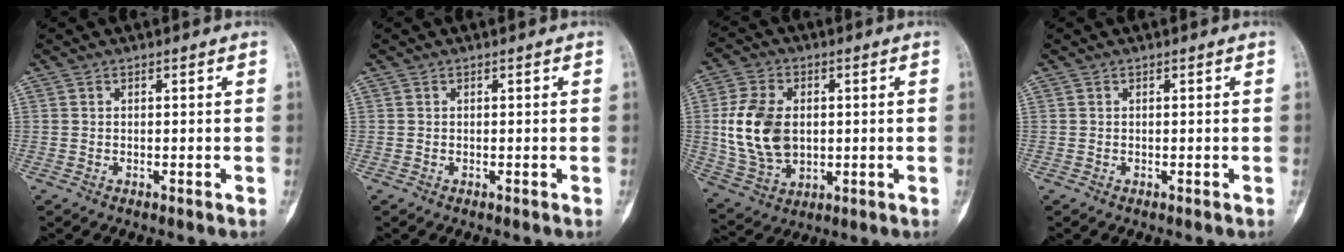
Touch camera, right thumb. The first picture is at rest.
{"total": 0.0}
{"total": 14.0, "force": [1.0, 9.6, 10.2], "torque": [-0.187, -0.004, 0.029]}
{"total": 0.0}